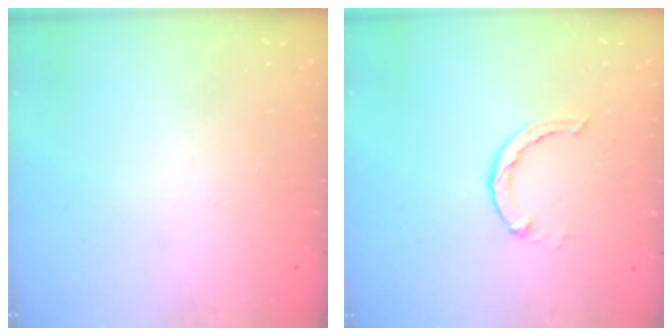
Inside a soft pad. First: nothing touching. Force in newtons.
{"total": 3.0, "press": 3.0, "slide": 0.4}